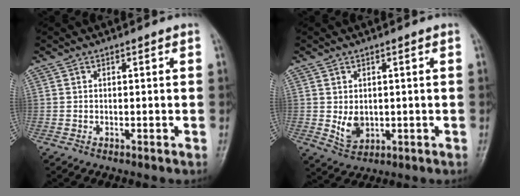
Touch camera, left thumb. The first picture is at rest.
{"total": 4.6, "force": [0.1, 3.4, 3.0], "torque": [-0.039, -0.010, 0.013]}